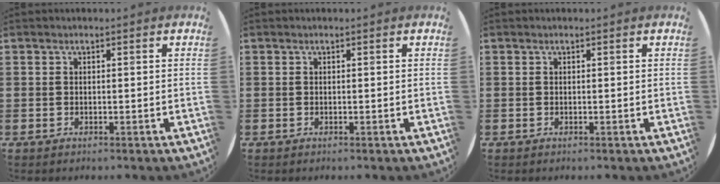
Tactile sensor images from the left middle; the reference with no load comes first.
{"total": 0.0}
{"total": 0.0}